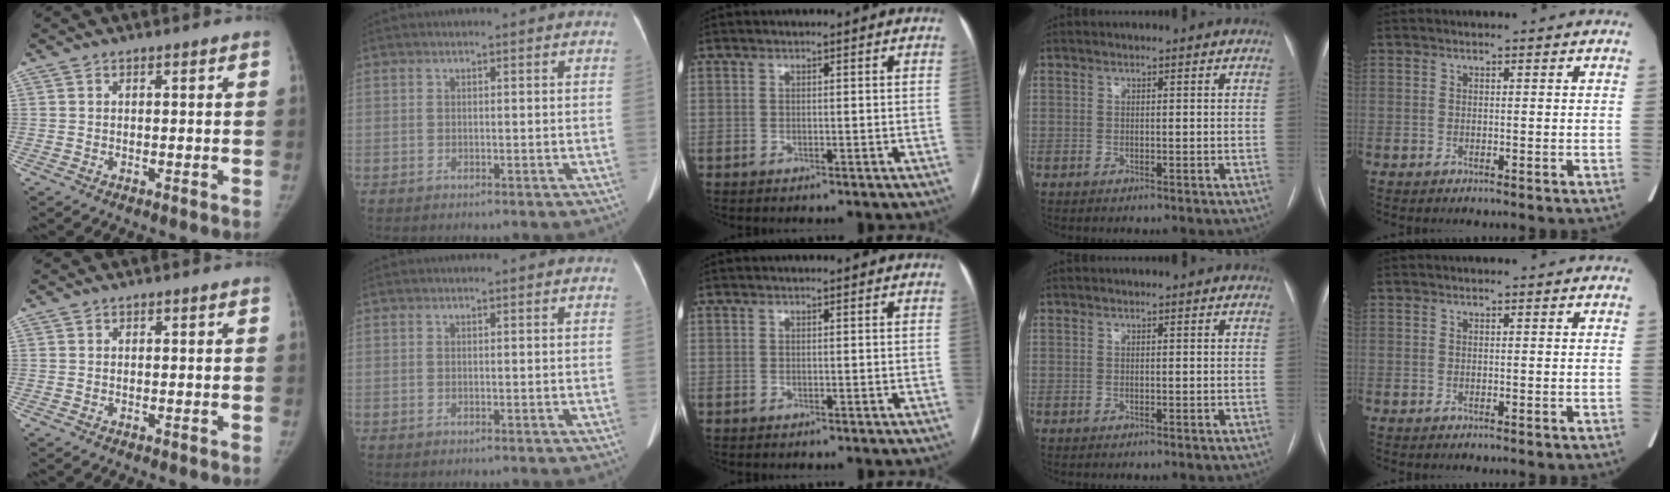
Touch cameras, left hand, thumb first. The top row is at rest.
{}